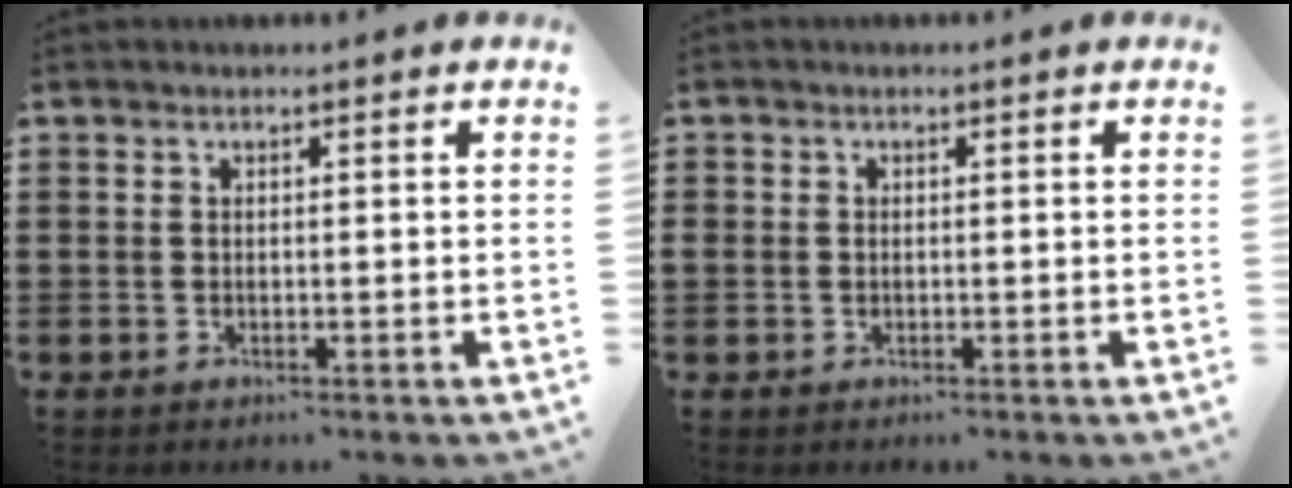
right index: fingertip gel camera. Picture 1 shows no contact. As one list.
[{"total": 0.9, "force": [-0.1, 0.8, 0.3], "torque": [-0.007, 0.005, -0.003]}]